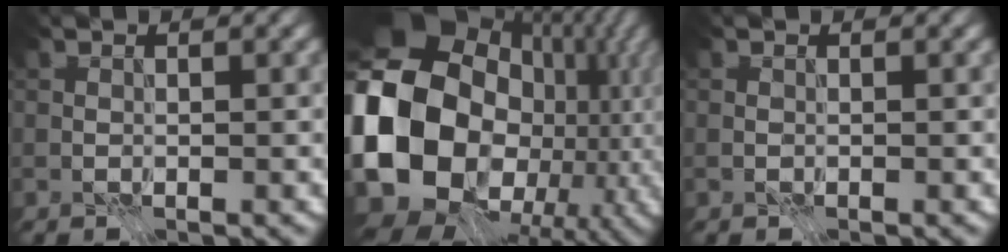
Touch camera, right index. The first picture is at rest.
{"total": 21.4, "force": [-1.5, 17.5, 12.2], "torque": [-0.267, -0.019, -0.028]}
{"total": 0.0}